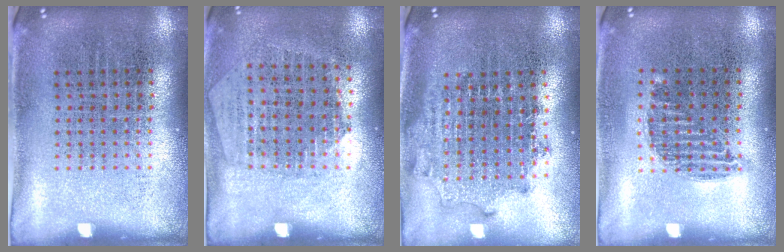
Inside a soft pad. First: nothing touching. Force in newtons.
{"total": 1.3, "press": 1.1, "slide": 0.5}
{"total": 1.8, "press": 1.5, "slide": 1.1}
{"total": 0.9, "press": 0.8, "slide": 0.4}